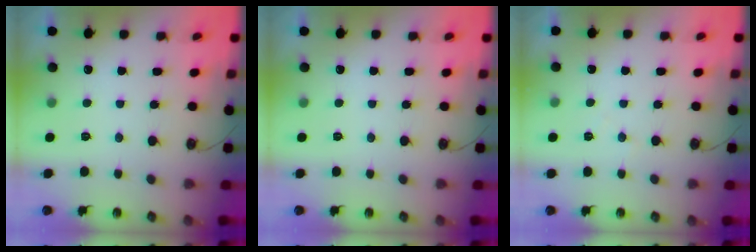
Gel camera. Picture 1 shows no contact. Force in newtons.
{"total": 0.0}
{"total": 3.9, "press": 3.8, "slide": 0.6}